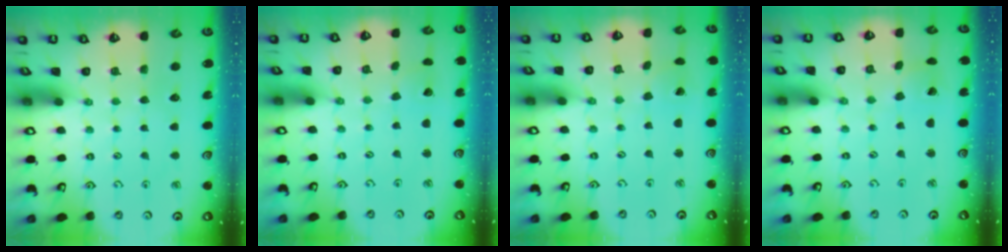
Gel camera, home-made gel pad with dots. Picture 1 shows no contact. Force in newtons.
{"total": 2.3, "press": 2.3, "slide": 0.1}
{"total": 0.6, "press": 0.3, "slide": 0.5}
{"total": 1.2, "press": 1.2, "slide": 0.1}